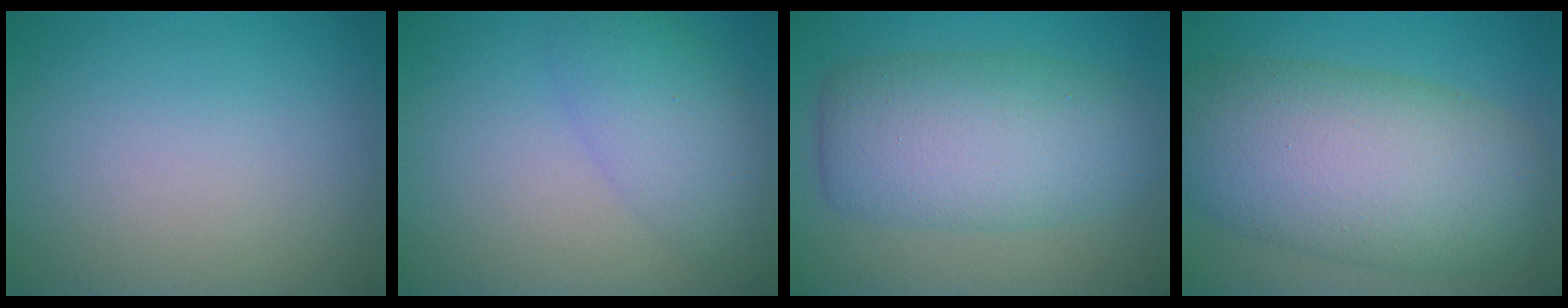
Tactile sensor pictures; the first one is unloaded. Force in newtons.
{"total": 4.5, "press": 4.5, "slide": 0.2}
{"total": 7.9, "press": 7.9, "slide": 0.3}
{"total": 11.5, "press": 11.5, "slide": 0.3}